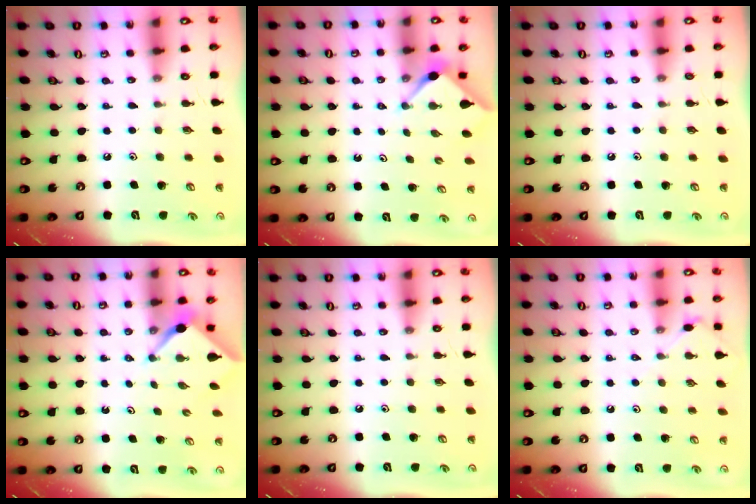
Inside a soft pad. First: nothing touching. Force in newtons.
{"total": 2.9, "press": 2.9, "slide": 0.2}
{"total": 2.7, "press": 2.7, "slide": 0.3}
{"total": 2.4, "press": 2.4, "slide": 0.2}
{"total": 0.0}
{"total": 4.7, "press": 4.6, "slide": 0.7}